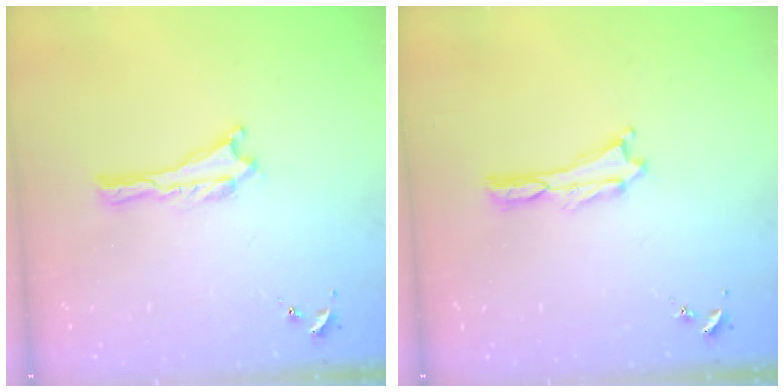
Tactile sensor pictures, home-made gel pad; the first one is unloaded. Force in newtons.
{"total": 0.0}